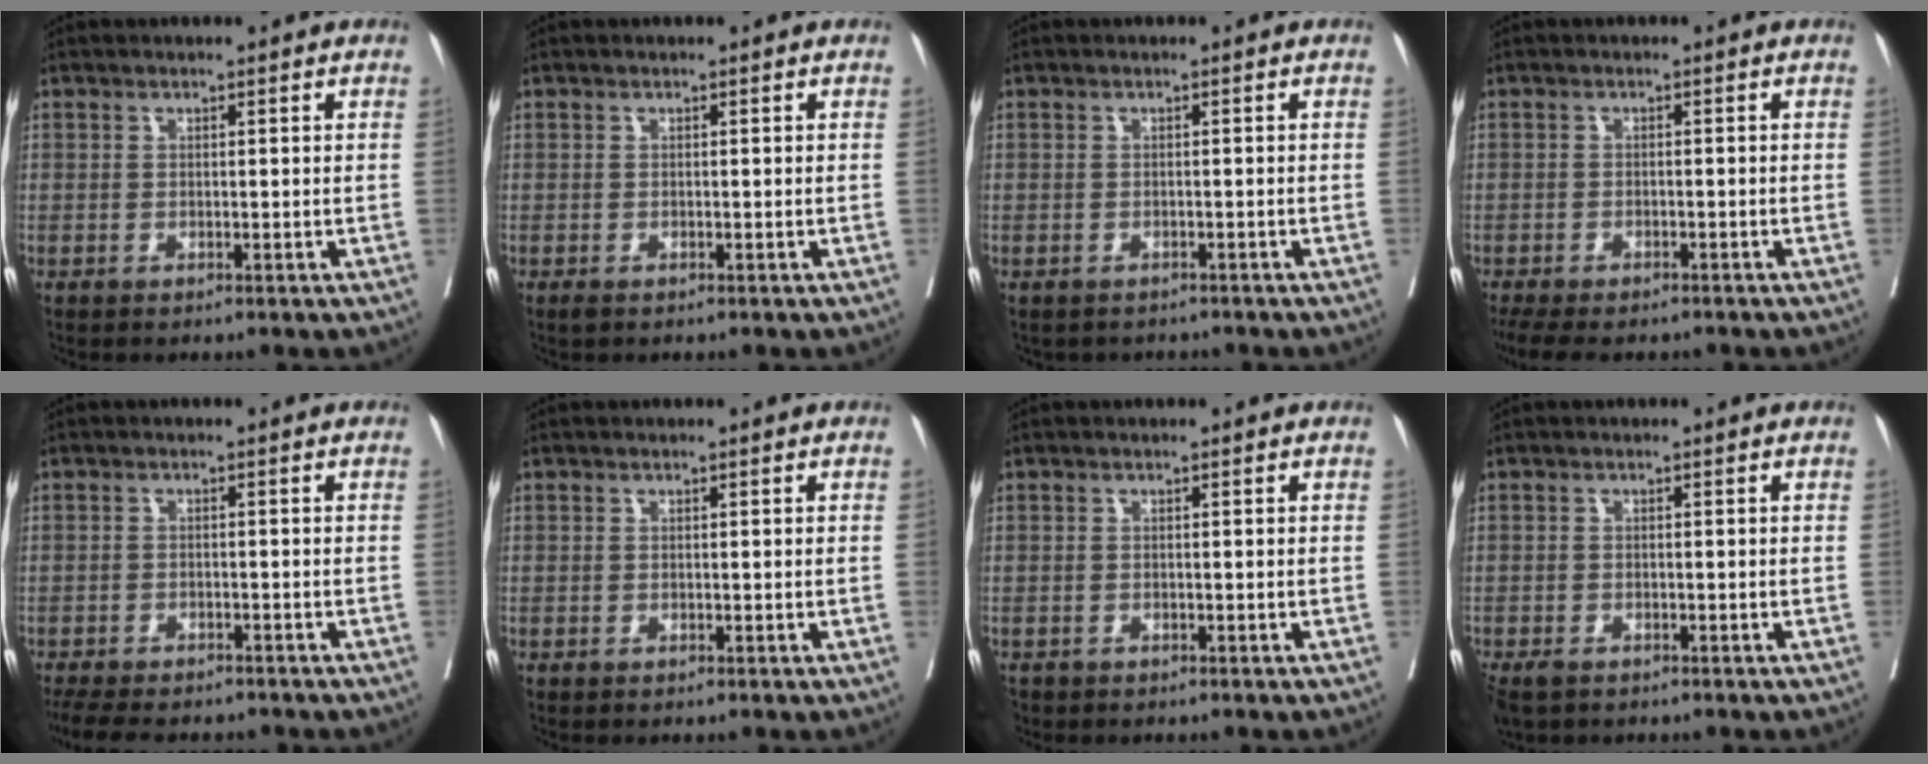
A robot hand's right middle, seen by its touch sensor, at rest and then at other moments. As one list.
[{"total": 0.5, "force": [-0.4, 0.3, 0.3], "torque": [-0.006, -0.001, -0.004]}, {"total": 2.7, "force": [-2.4, 1.3, 0.3], "torque": [-0.007, 0.001, -0.032]}, {"total": 9.3, "force": [-7.6, 3.2, 4.2], "torque": [-0.071, -0.006, -0.109]}, {"total": 11.6, "force": [-10.0, 3.3, 4.8], "torque": [-0.089, -0.010, -0.139]}, {"total": 0.0}, {"total": 1.2, "force": [-1.0, 0.7, 0.1], "torque": [-0.008, 0.000, -0.018]}, {"total": 4.2, "force": [-3.0, 2.2, 1.9], "torque": [-0.039, -0.008, -0.051]}]